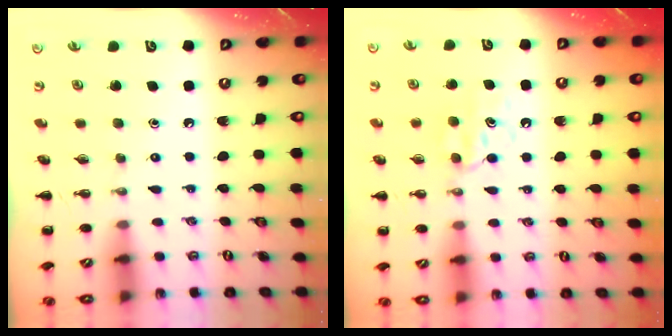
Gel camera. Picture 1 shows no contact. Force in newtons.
{"total": 5.8, "press": 5.6, "slide": 1.6}